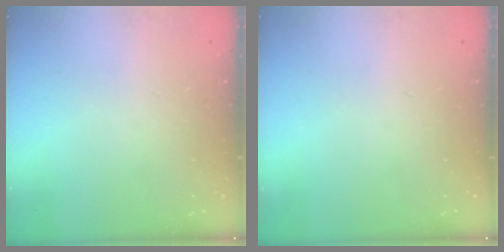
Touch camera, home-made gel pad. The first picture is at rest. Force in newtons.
{"total": 0.0}